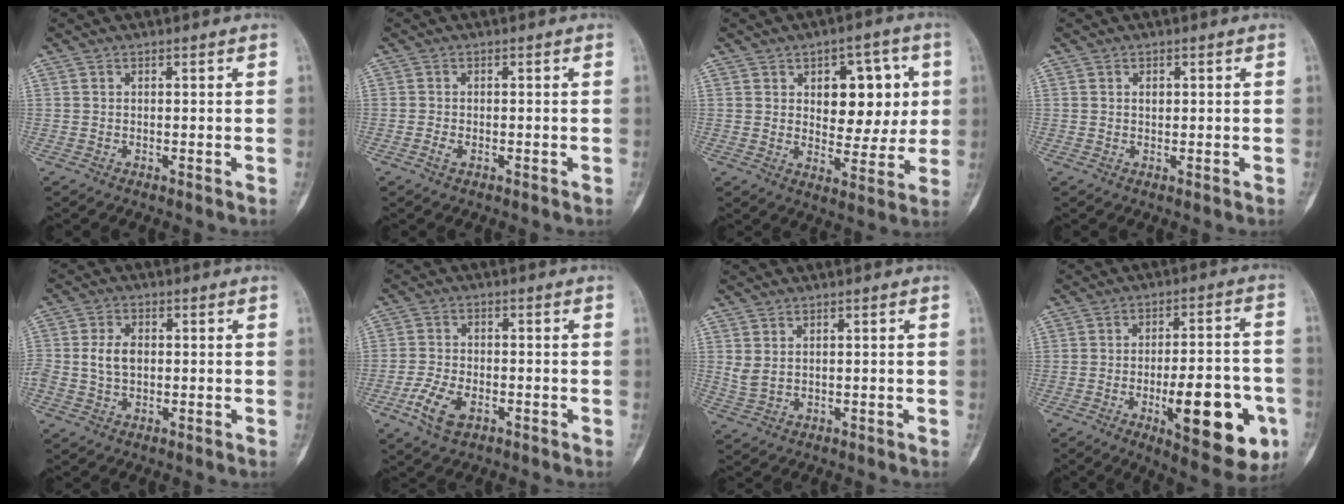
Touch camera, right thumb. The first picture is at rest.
{"total": 1.3, "force": [-0.6, 0.7, 0.9], "torque": [-0.021, 0.000, -0.015]}
{"total": 12.5, "force": [3.0, 7.6, 9.4], "torque": [-0.070, -0.006, 0.044]}
{"total": 1.0, "force": [0.3, 0.7, 0.7], "torque": [-0.006, 0.001, 0.007]}
{"total": 4.7, "force": [0.1, 3.2, 3.4], "torque": [-0.066, 0.010, 0.002]}
{"total": 6.7, "force": [-3.1, 3.6, 4.7], "torque": [-0.097, 0.009, -0.059]}
{"total": 2.4, "force": [0.8, 1.4, 1.9], "torque": [-0.040, 0.000, 0.024]}
{"total": 19.3, "force": [-6.3, 6.8, 17.0], "torque": [-0.198, 0.018, -0.078]}